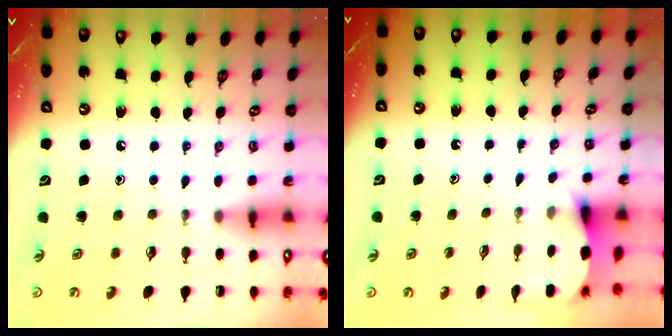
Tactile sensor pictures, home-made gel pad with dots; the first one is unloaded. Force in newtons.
{"total": 5.1, "press": 5.1, "slide": 0.3}